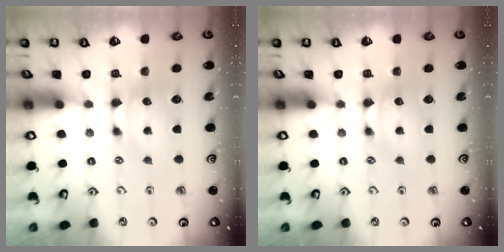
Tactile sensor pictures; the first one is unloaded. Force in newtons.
{"total": 0.0}